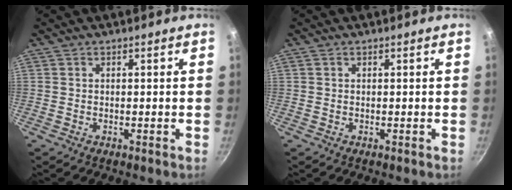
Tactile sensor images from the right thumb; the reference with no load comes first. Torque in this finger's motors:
{"motor_torque": [0.09, 0.01, 0.57, 0.21, 0.01]}